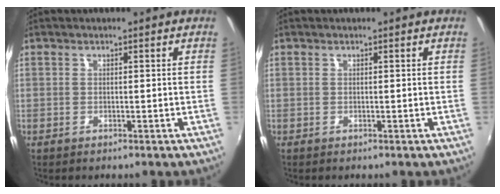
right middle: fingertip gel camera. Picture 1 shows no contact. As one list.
[{"total": 0.0}]